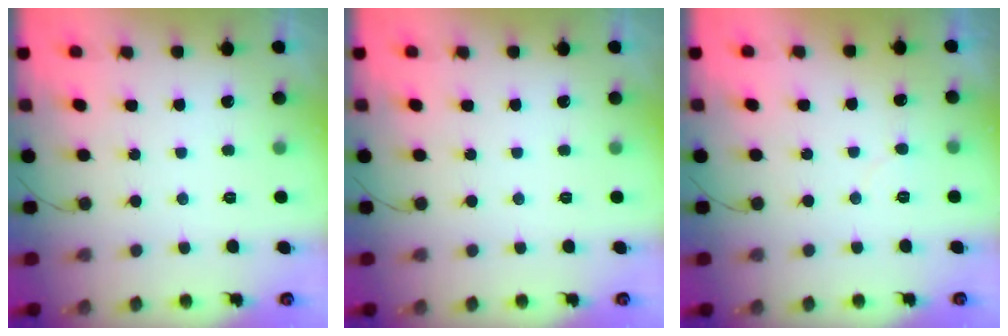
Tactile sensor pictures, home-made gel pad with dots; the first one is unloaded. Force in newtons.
{"total": 0.0}
{"total": 4.6, "press": 4.6, "slide": 0.2}